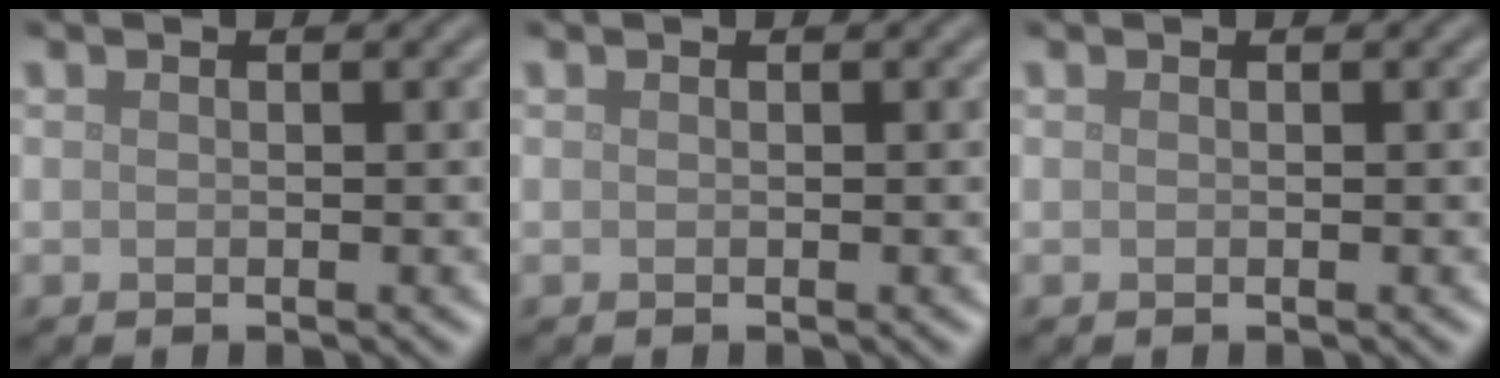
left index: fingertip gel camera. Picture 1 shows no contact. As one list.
[{"total": 0.0}, {"total": 0.0}]